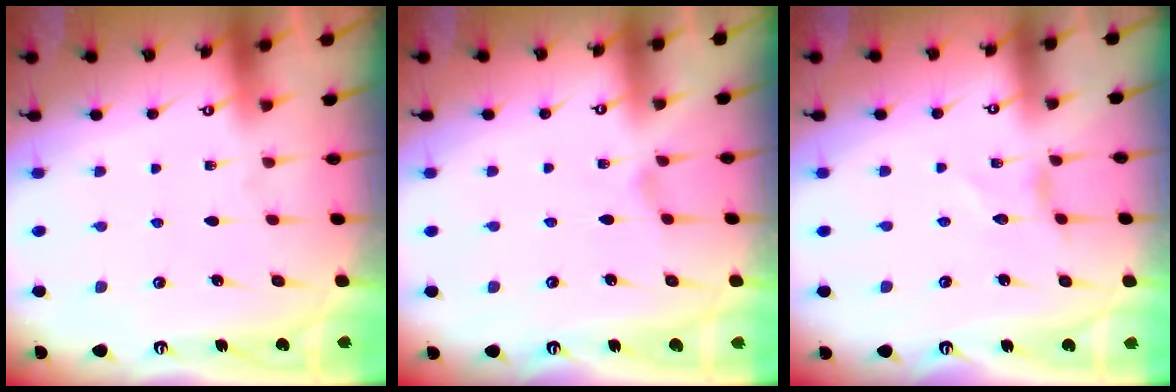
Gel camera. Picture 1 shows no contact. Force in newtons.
{"total": 0.0}
{"total": 0.0}